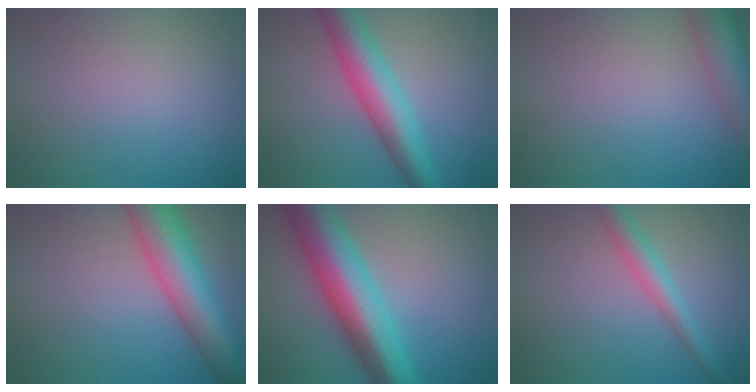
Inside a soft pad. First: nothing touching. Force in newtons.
{"total": 6.7, "press": 6.7, "slide": 0.1}
{"total": 6.4, "press": 6.4, "slide": 0.4}
{"total": 9.4, "press": 9.4, "slide": 0.4}
{"total": 11.1, "press": 11.1, "slide": 0.2}
{"total": 3.5, "press": 3.5, "slide": 0.1}